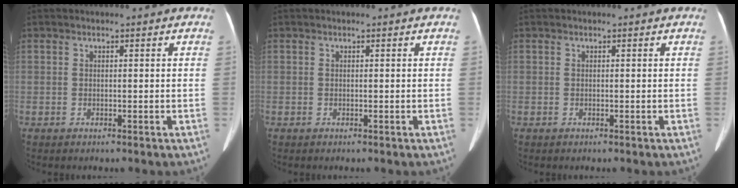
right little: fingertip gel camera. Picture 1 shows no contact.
{"total": 0.0}
{"total": 0.0}